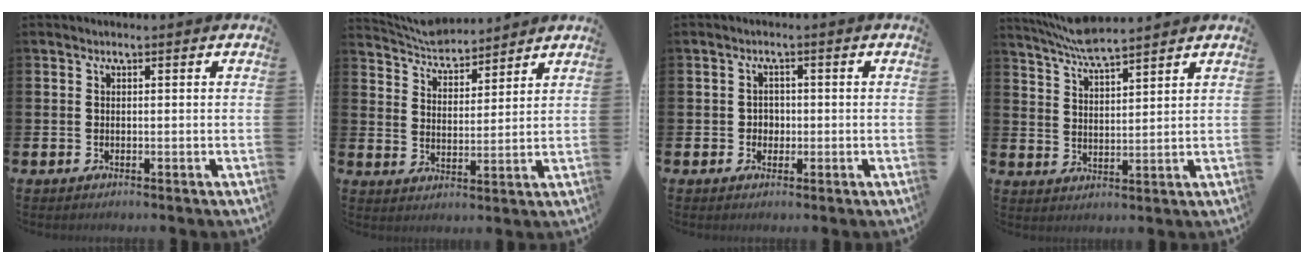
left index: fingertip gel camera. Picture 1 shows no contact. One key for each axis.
{"total": 5.3, "fx": 5.2, "fy": 1.1, "fz": 0.3, "tx": -0.031, "ty": -0.034, "tz": 0.093}
{"total": 1.8, "fx": -0.1, "fy": 1.8, "fz": 0.5, "tx": -0.004, "ty": 0.004, "tz": -0.007}
{"total": 5.9, "fx": 5.7, "fy": 0.2, "fz": 1.6, "tx": -0.051, "ty": -0.028, "tz": 0.104}